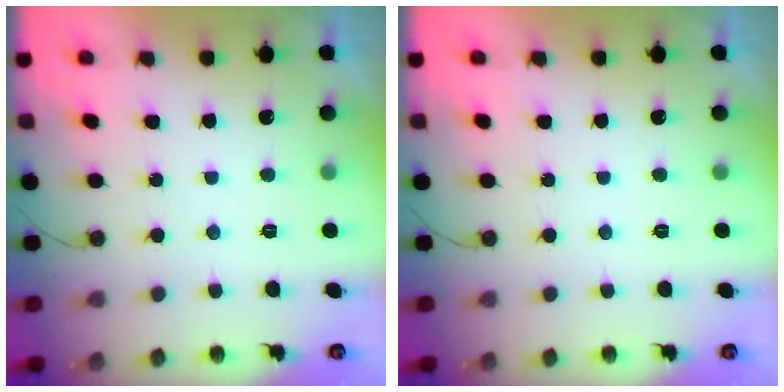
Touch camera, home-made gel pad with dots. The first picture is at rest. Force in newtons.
{"total": 0.0}